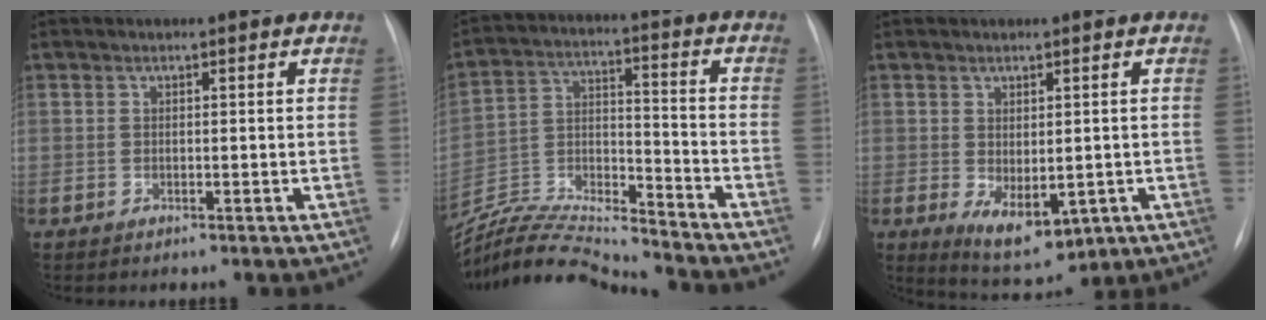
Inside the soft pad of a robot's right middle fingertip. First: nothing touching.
{"total": 15.3, "force": [-14.9, -0.3, 3.7], "torque": [-0.068, 0.017, -0.273]}
{"total": 7.7, "force": [-2.1, 3.9, 6.3], "torque": [-0.089, -0.019, -0.011]}